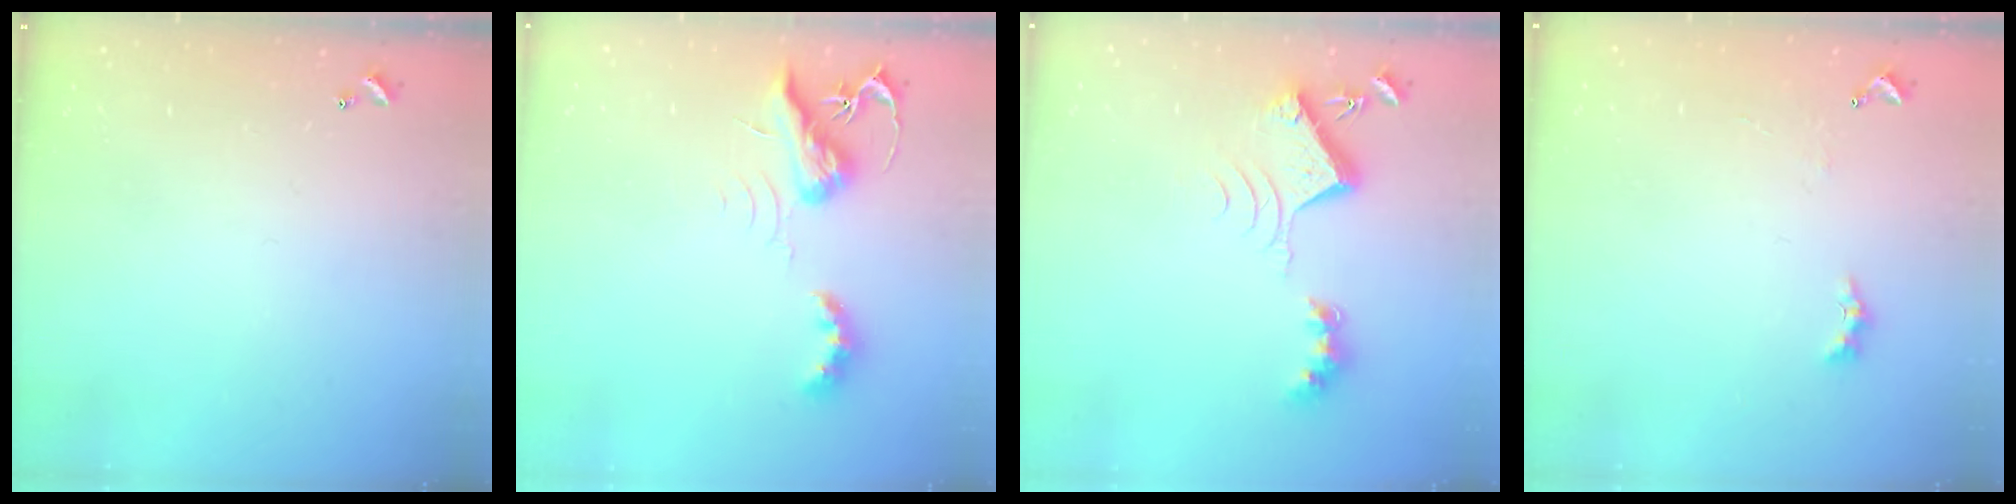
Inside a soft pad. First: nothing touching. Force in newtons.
{"total": 6.6, "press": 6.6, "slide": 0.3}
{"total": 8.7, "press": 8.6, "slide": 1.1}
{"total": 2.0, "press": 1.9, "slide": 0.6}